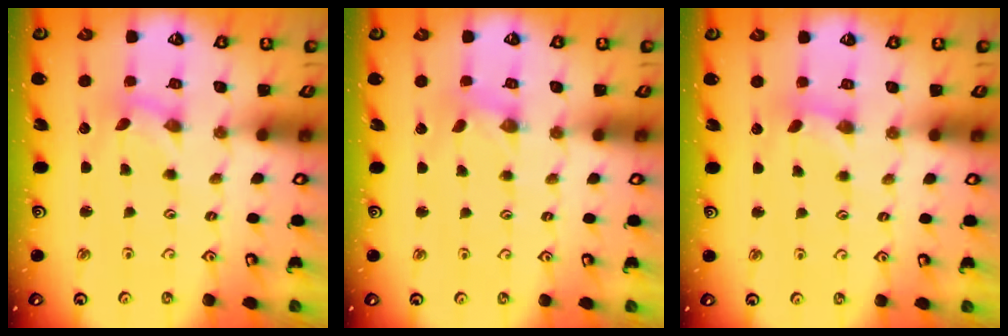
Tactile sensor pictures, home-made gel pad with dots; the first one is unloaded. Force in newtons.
{"total": 0.0}
{"total": 2.8, "press": 2.8, "slide": 0.5}